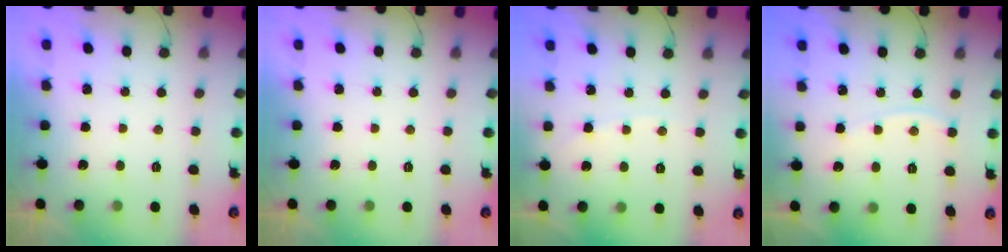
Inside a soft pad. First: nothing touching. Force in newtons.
{"total": 0.0}
{"total": 1.8, "press": 1.8, "slide": 0.3}
{"total": 4.3, "press": 4.3, "slide": 0.5}